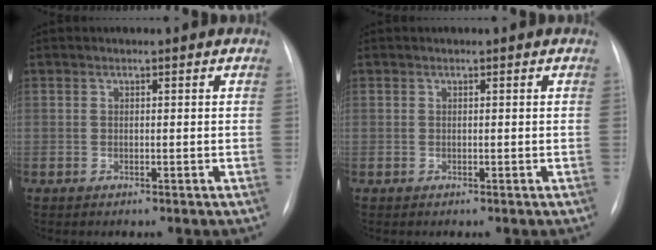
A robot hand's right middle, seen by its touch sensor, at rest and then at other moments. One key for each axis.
{"total": 0.0}